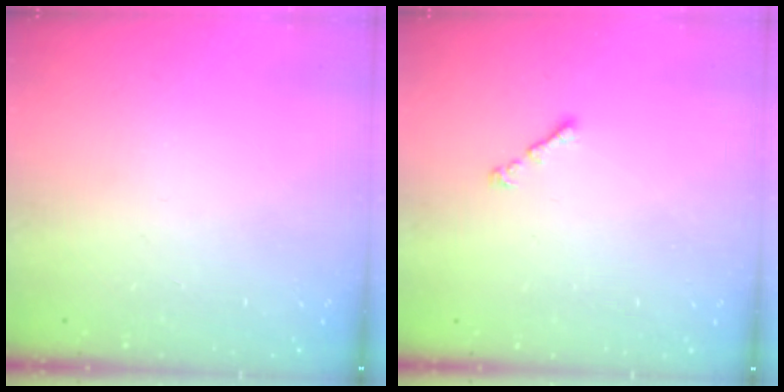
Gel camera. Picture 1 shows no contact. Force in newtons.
{"total": 0.9, "press": 0.8, "slide": 0.5}